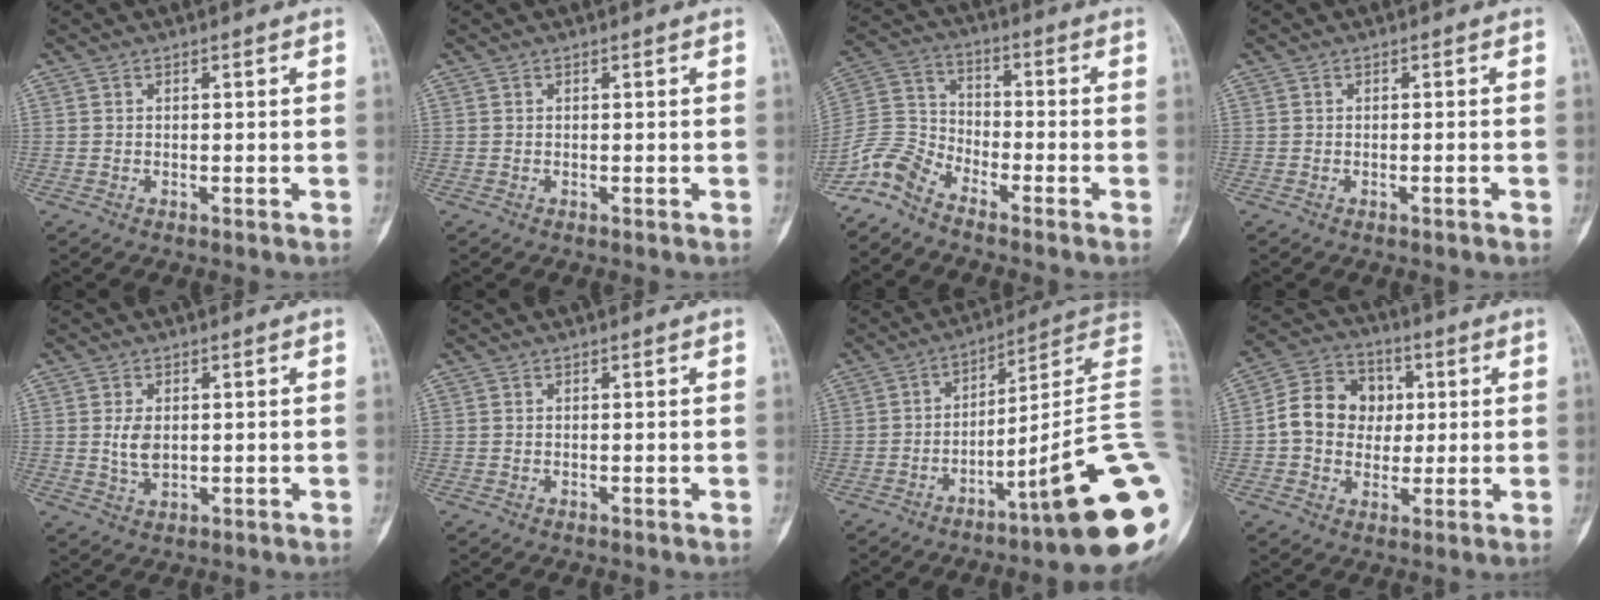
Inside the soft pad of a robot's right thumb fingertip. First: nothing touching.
{"total": 0.0}
{"total": 8.5, "force": [-7.3, 3.3, 2.9], "torque": [-0.068, 0.047, -0.161]}
{"total": 0.8, "force": [-0.5, 0.1, 0.6], "torque": [-0.016, 0.004, -0.004]}
{"total": 4.3, "force": [0.4, 2.7, 3.3], "torque": [-0.056, -0.008, 0.013]}
{"total": 0.0}
{"total": 21.0, "force": [-6.0, 1.7, 20.1], "torque": [-0.213, 0.051, -0.087]}
{"total": 12.3, "force": [0.9, 10.4, 6.6], "torque": [-0.083, 0.021, 0.006]}